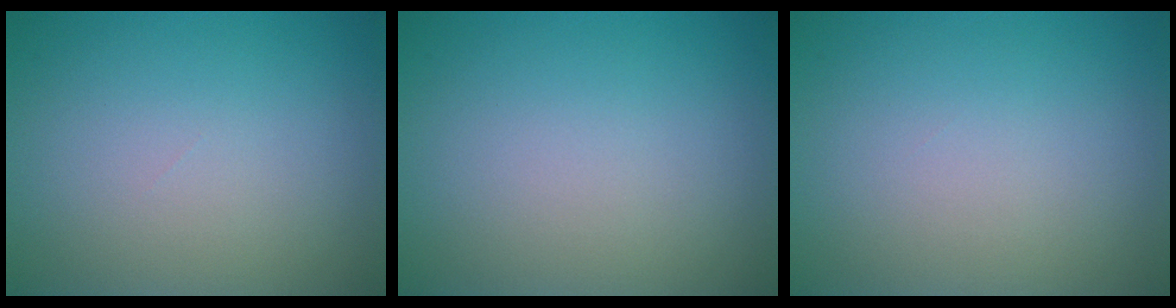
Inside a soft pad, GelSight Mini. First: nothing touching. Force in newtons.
{"total": 0.0}
{"total": 0.0}